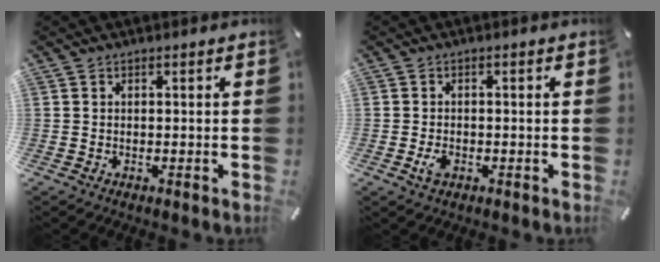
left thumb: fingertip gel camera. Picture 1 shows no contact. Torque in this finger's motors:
{"motor_torque": [0.54, 0.82, 0.19, 0.08, 0.00]}